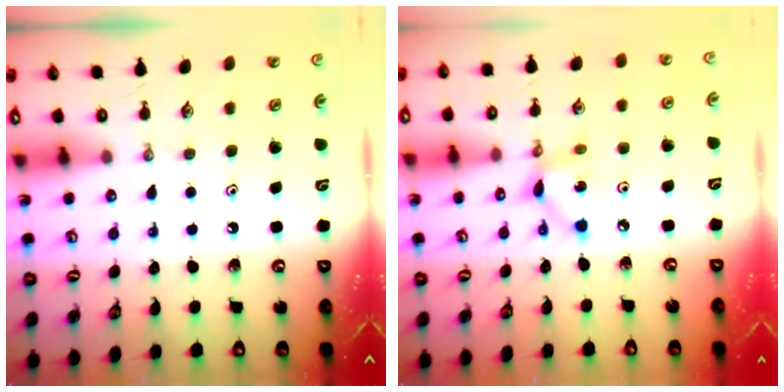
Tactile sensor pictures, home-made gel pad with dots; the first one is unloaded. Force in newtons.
{"total": 6.2, "press": 6.2, "slide": 0.2}